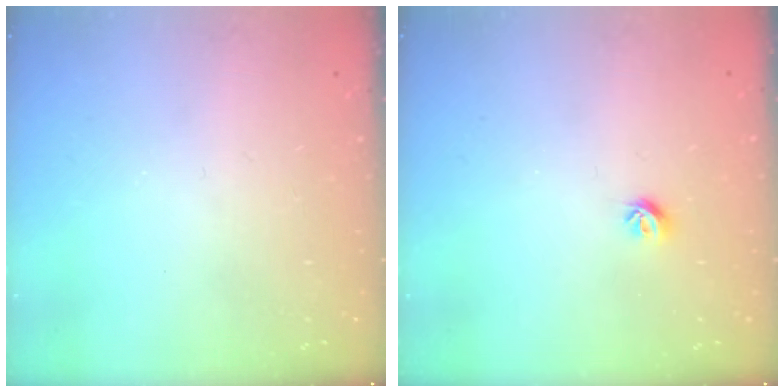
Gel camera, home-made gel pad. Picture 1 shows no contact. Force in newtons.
{"total": 4.7, "press": 4.6, "slide": 0.9}